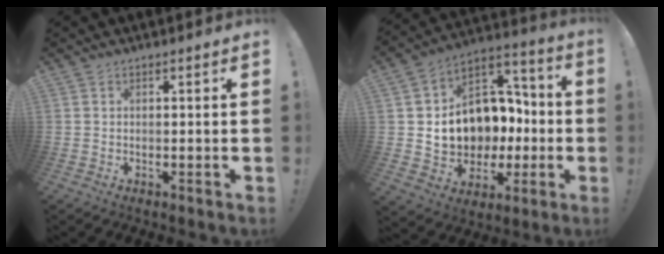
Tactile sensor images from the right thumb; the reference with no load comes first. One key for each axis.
{"total": 14.0, "fx": 0.6, "fy": 12.5, "fz": 6.3, "tx": -0.084, "ty": -0.016, "tz": 0.042}